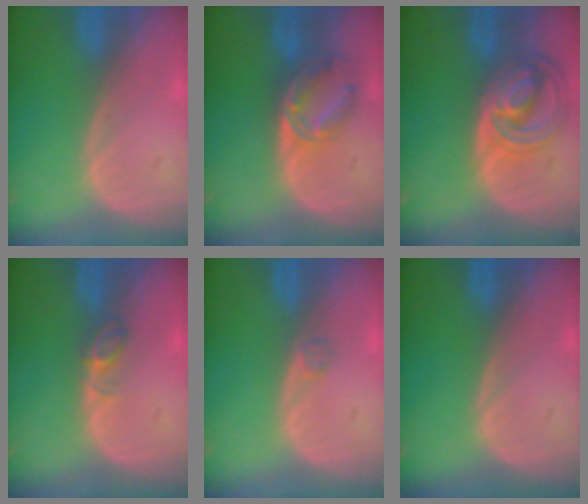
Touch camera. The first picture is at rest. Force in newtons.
{"total": 7.0, "press": 6.0, "slide": 3.6}
{"total": 8.7, "press": 7.6, "slide": 4.3}
{"total": 2.4, "press": 2.4, "slide": 0.4}
{"total": 0.9, "press": 0.9, "slide": 0.1}
{"total": 0.0}